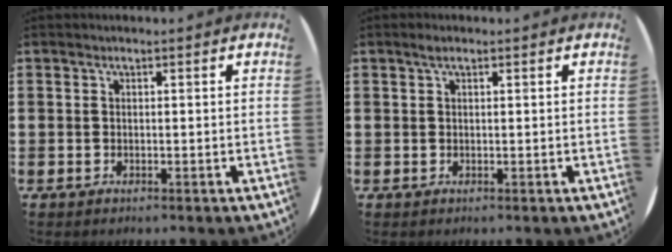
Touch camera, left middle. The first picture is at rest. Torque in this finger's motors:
{"motor_torque": [0.25, -0.34, 0.01, 0.00]}